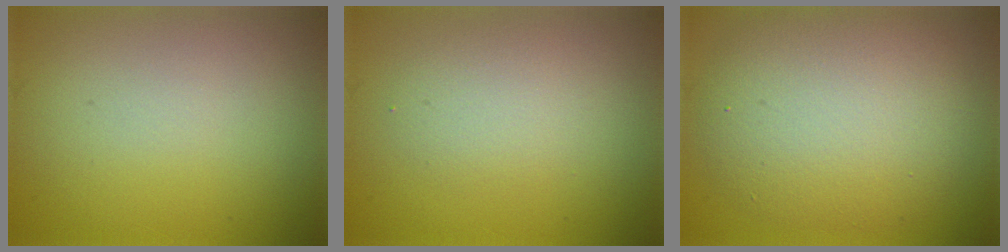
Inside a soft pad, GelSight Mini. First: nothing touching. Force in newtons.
{"total": 2.2, "press": 2.2, "slide": 0.1}
{"total": 7.7, "press": 7.7, "slide": 0.2}